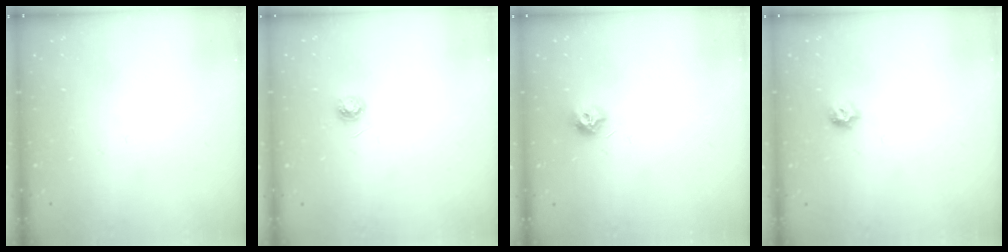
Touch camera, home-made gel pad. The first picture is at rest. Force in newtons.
{"total": 3.9, "press": 3.9, "slide": 0.4}
{"total": 7.3, "press": 7.3, "slide": 0.3}
{"total": 6.2, "press": 6.2, "slide": 0.8}